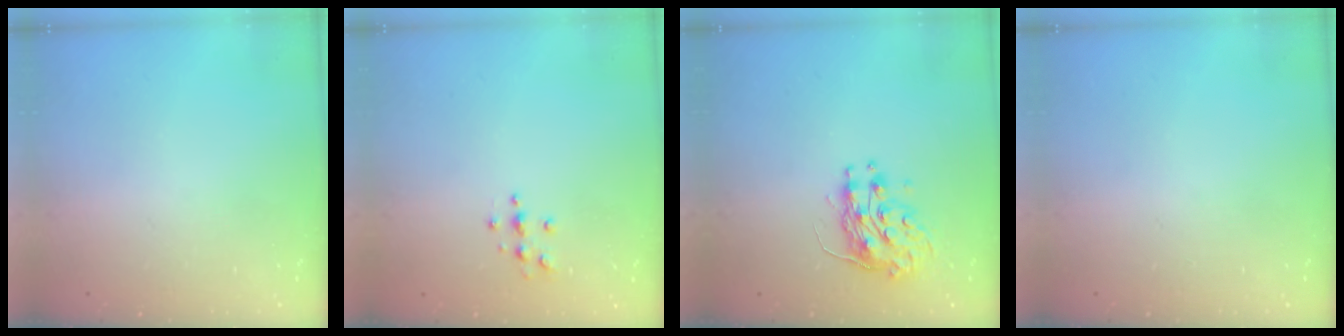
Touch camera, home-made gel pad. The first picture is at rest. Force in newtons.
{"total": 4.6, "press": 4.5, "slide": 0.6}
{"total": 9.2, "press": 9.2, "slide": 0.7}
{"total": 0.0}